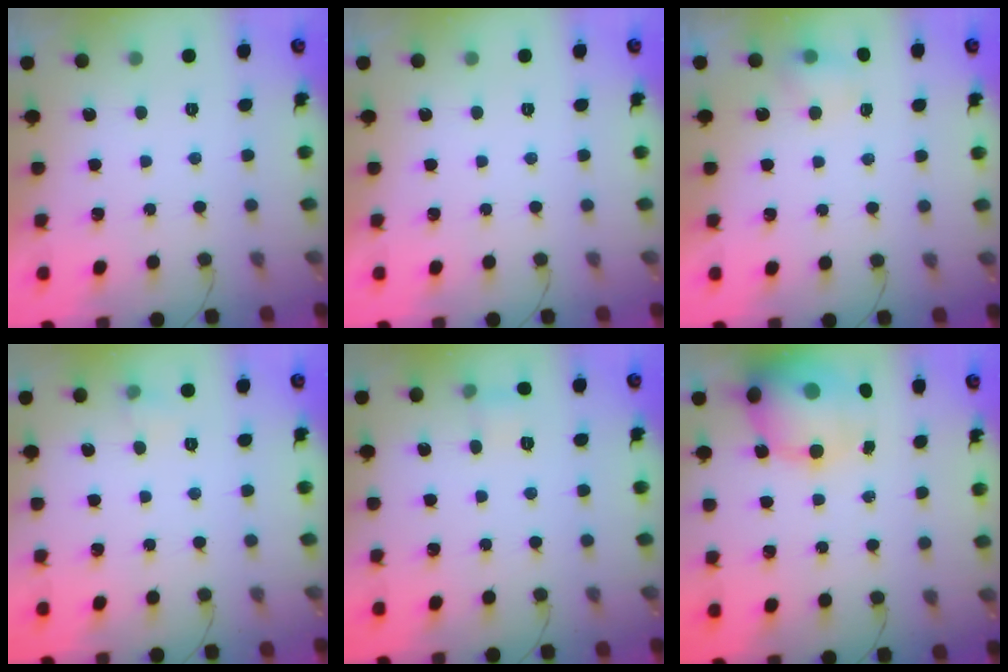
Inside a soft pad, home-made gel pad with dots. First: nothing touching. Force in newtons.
{"total": 0.0}
{"total": 4.1, "press": 4.0, "slide": 1.1}
{"total": 3.7, "press": 3.5, "slide": 1.1}
{"total": 5.4, "press": 5.1, "slide": 1.8}
{"total": 15.7, "press": 15.3, "slide": 3.7}